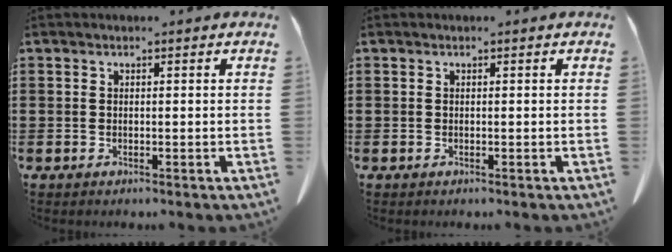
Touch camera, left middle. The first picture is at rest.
{"total": 0.0}